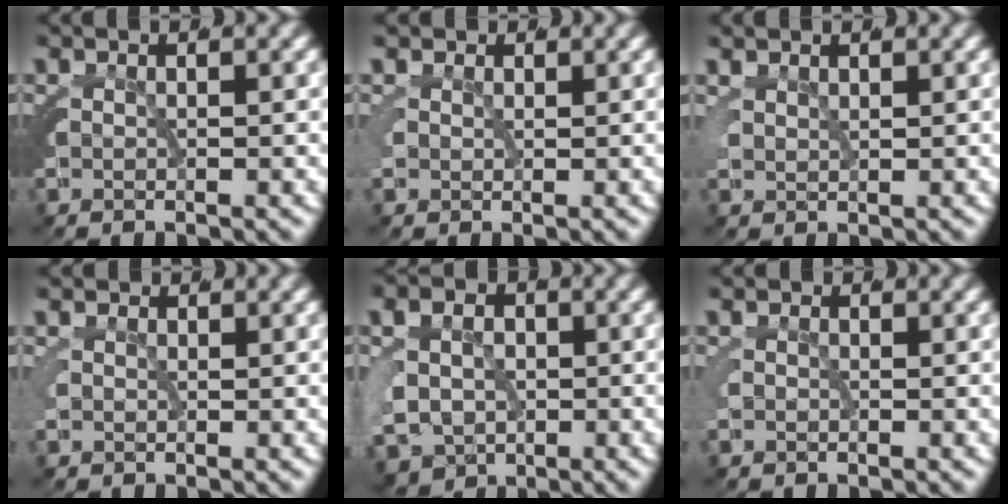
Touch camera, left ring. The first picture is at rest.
{"total": 1.6, "force": [0.8, 1.3, 0.5], "torque": [-0.021, -0.004, 0.018]}
{"total": 1.6, "force": [1.5, 0.4, 0.6], "torque": [-0.011, 0.004, 0.029]}
{"total": 0.9, "force": [0.4, 0.8, 0.3], "torque": [-0.013, -0.001, 0.006]}
{"total": 8.3, "force": [-2.7, 6.9, 3.6], "torque": [-0.075, -0.042, -0.036]}
{"total": 0.7, "force": [-0.2, 0.6, 0.2], "torque": [-0.007, 0.000, -0.009]}